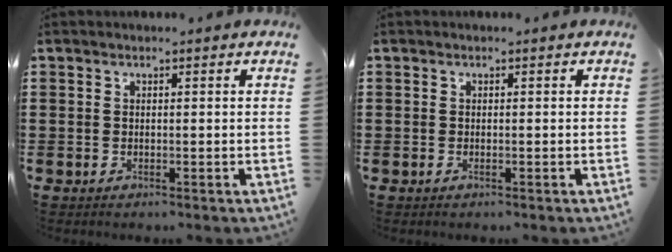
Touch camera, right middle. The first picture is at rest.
{"total": 0.0}